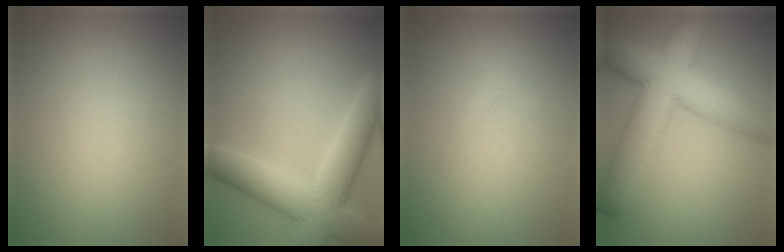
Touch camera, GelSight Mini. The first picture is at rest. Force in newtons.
{"total": 8.0, "press": 8.0, "slide": 0.3}
{"total": 0.8, "press": 0.8, "slide": 0.0}
{"total": 10.8, "press": 10.8, "slide": 0.3}